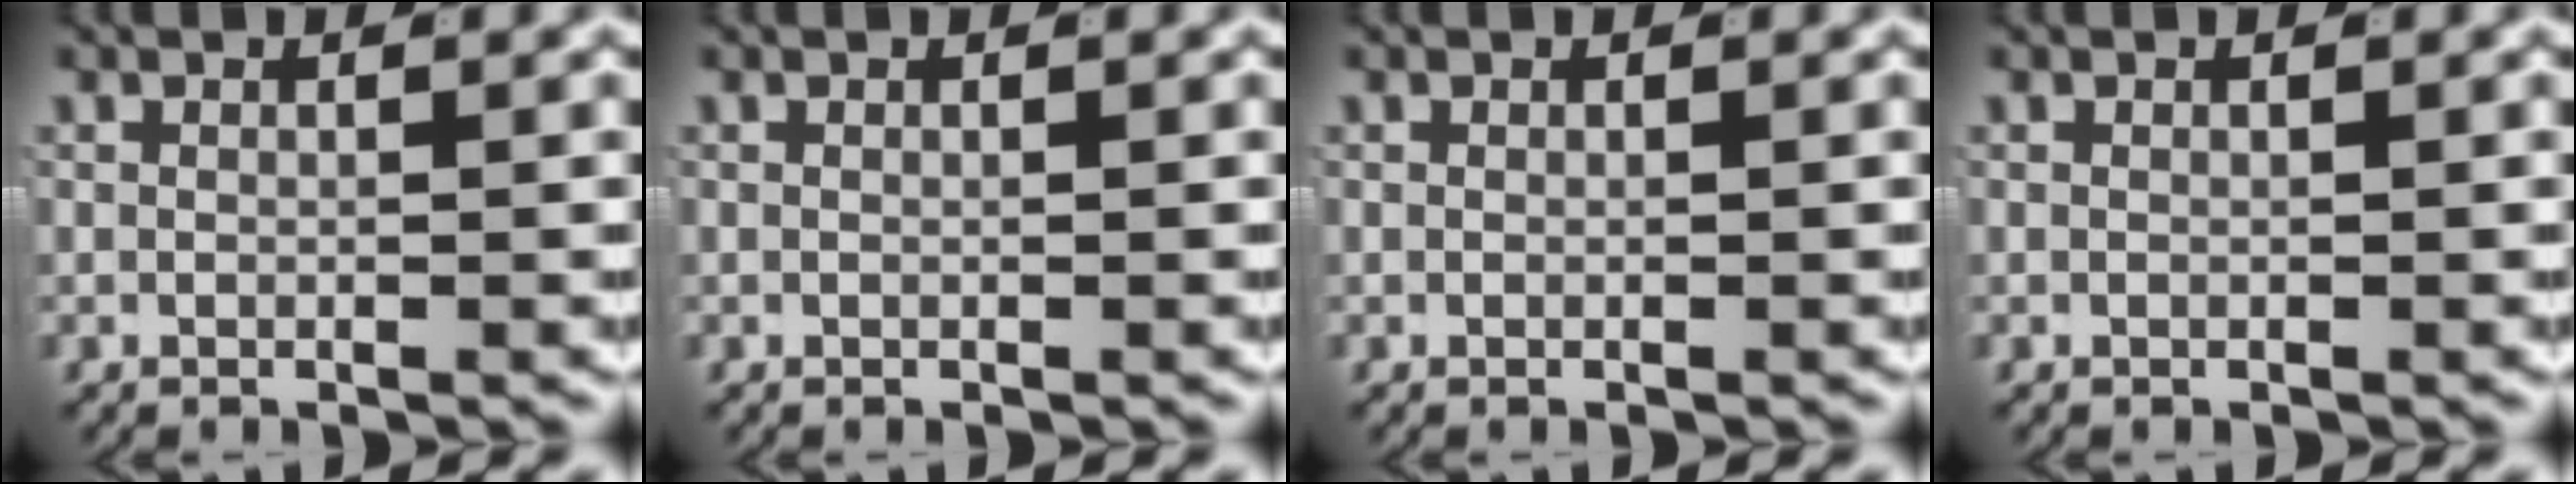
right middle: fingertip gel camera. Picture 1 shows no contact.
{"total": 0.0}
{"total": 0.0}
{"total": 0.0}